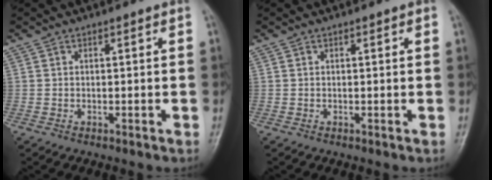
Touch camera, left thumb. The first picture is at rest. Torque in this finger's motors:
{"motor_torque": [-0.20, -0.11, -0.29, -0.27, 0.00]}